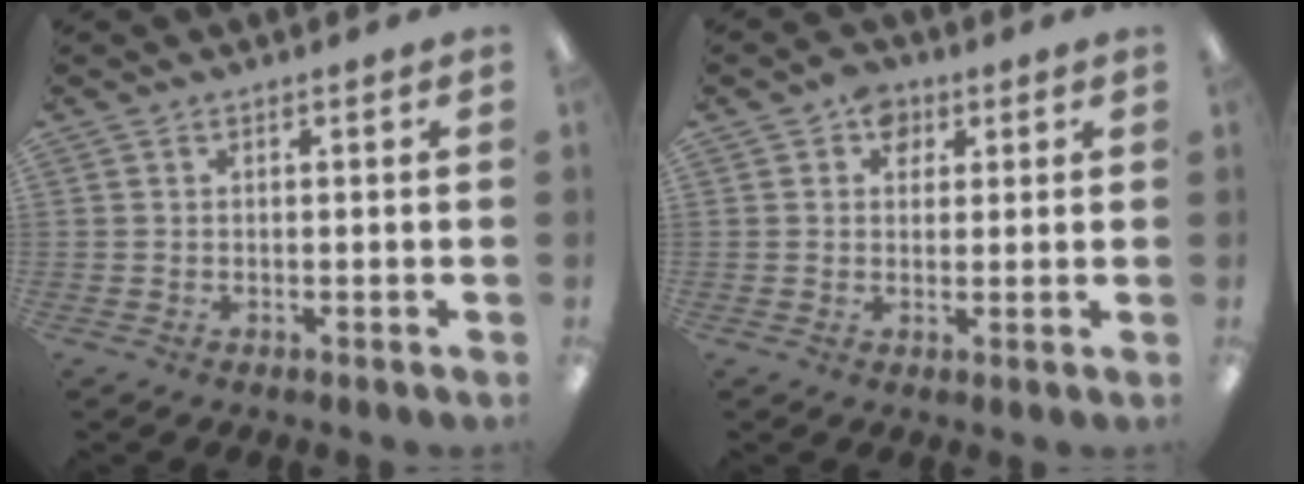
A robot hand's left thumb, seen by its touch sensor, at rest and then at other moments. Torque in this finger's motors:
{"motor_torque": [3.65, 0.60, 0.70, -0.27, 0.01]}